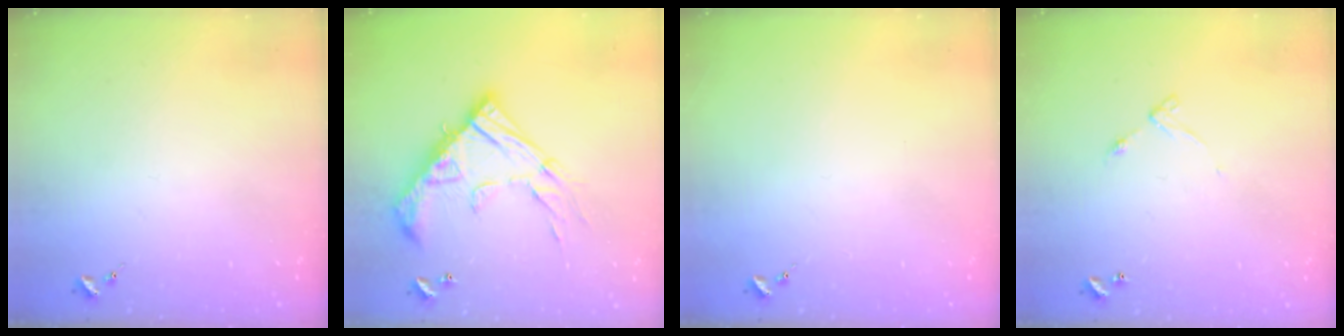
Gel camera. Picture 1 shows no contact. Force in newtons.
{"total": 20.3, "press": 20.3, "slide": 1.7}
{"total": 0.0}
{"total": 5.9, "press": 5.9, "slide": 0.6}